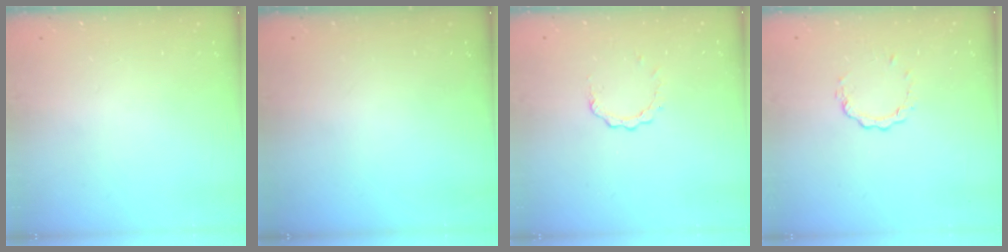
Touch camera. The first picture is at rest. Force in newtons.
{"total": 0.0}
{"total": 2.8, "press": 2.8, "slide": 0.3}
{"total": 3.7, "press": 3.7, "slide": 0.5}